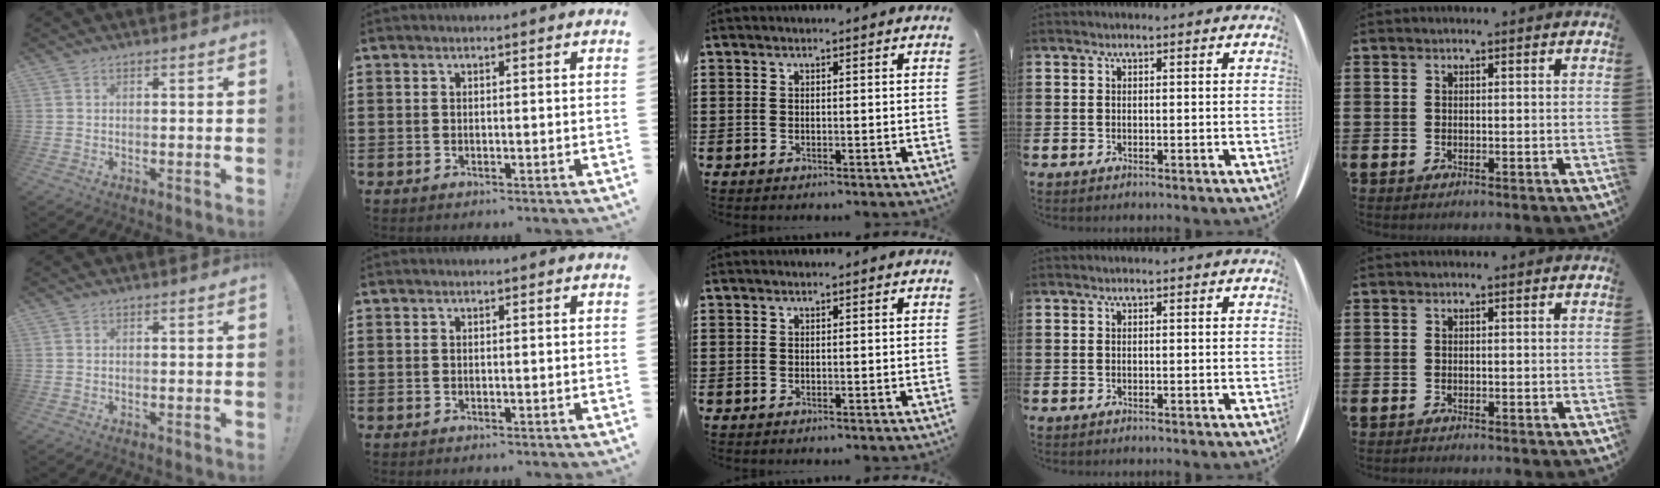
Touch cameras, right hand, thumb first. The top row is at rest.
{}